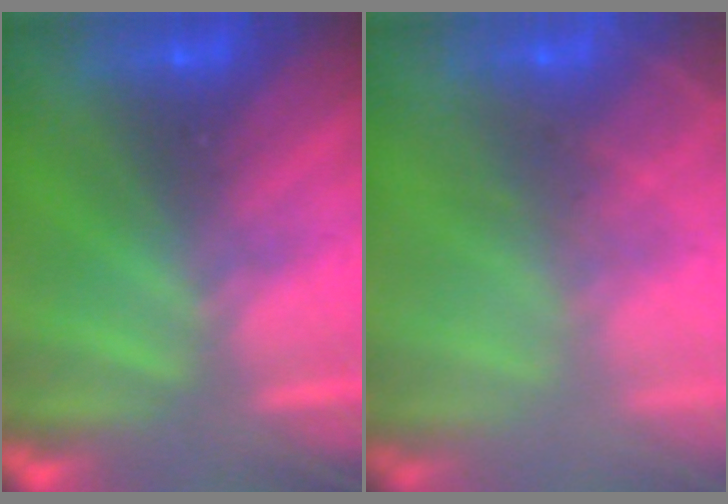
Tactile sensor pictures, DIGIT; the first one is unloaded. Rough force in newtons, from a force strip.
{"total": 7.0}